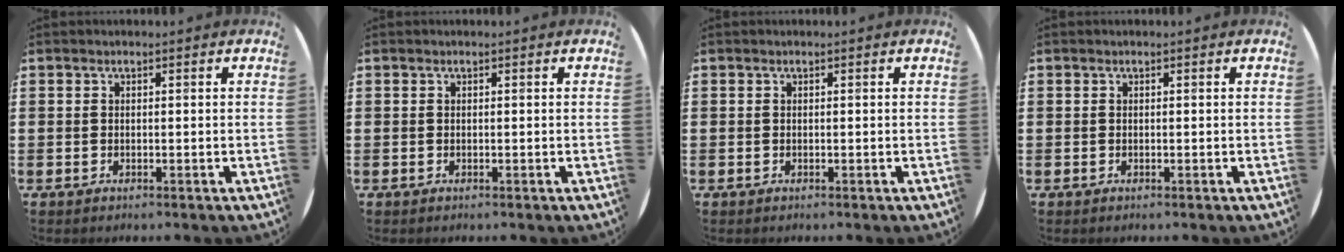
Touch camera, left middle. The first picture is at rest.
{"total": 0.0}
{"total": 0.0}
{"total": 0.0}